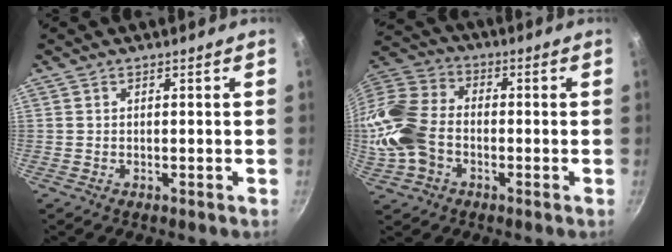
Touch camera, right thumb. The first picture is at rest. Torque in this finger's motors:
{"motor_torque": [0.23, 0.23, 1.45, -0.04, 0.23]}